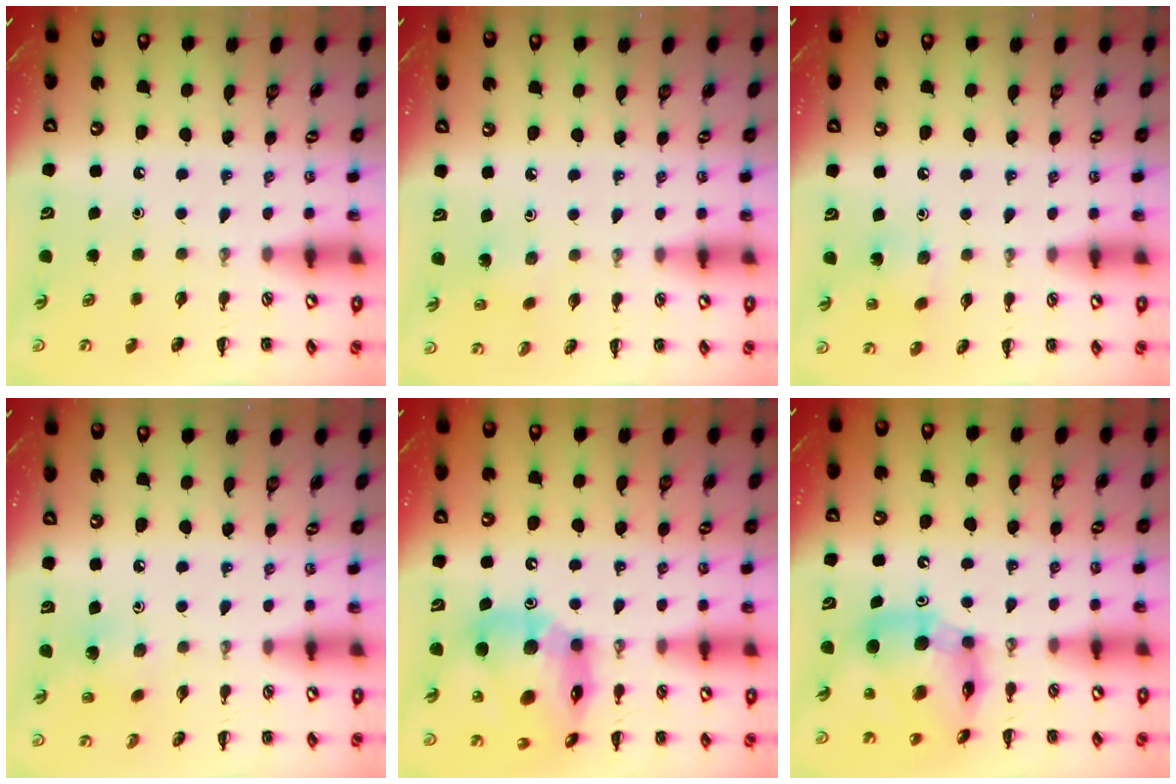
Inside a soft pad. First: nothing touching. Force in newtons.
{"total": 1.1, "press": 1.0, "slide": 0.5}
{"total": 6.3, "press": 6.2, "slide": 1.3}
{"total": 2.5, "press": 2.4, "slide": 0.7}
{"total": 19.2, "press": 18.5, "slide": 5.3}
{"total": 12.7, "press": 12.2, "slide": 3.4}